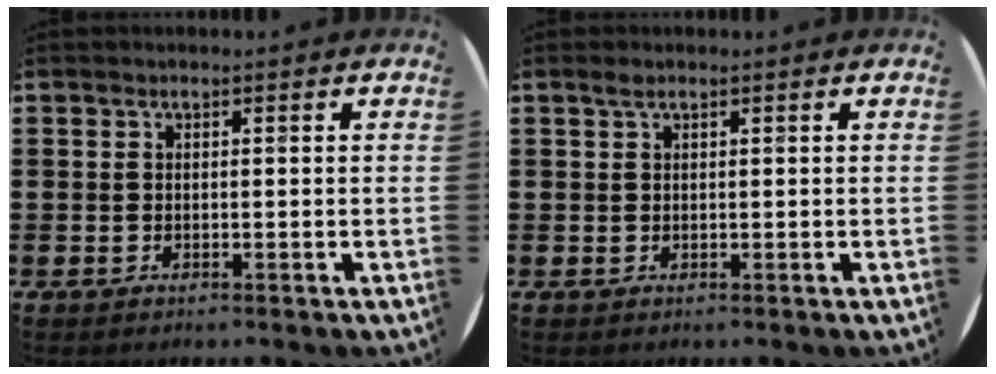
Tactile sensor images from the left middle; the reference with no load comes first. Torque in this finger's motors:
{"motor_torque": [0.33, -0.25, -0.03, 0.01]}